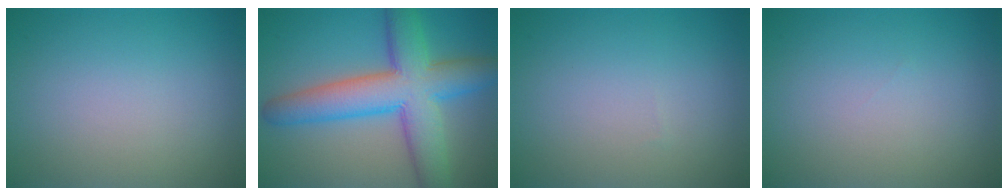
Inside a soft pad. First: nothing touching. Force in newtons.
{"total": 9.5, "press": 9.5, "slide": 0.2}
{"total": 0.0}
{"total": 0.0}